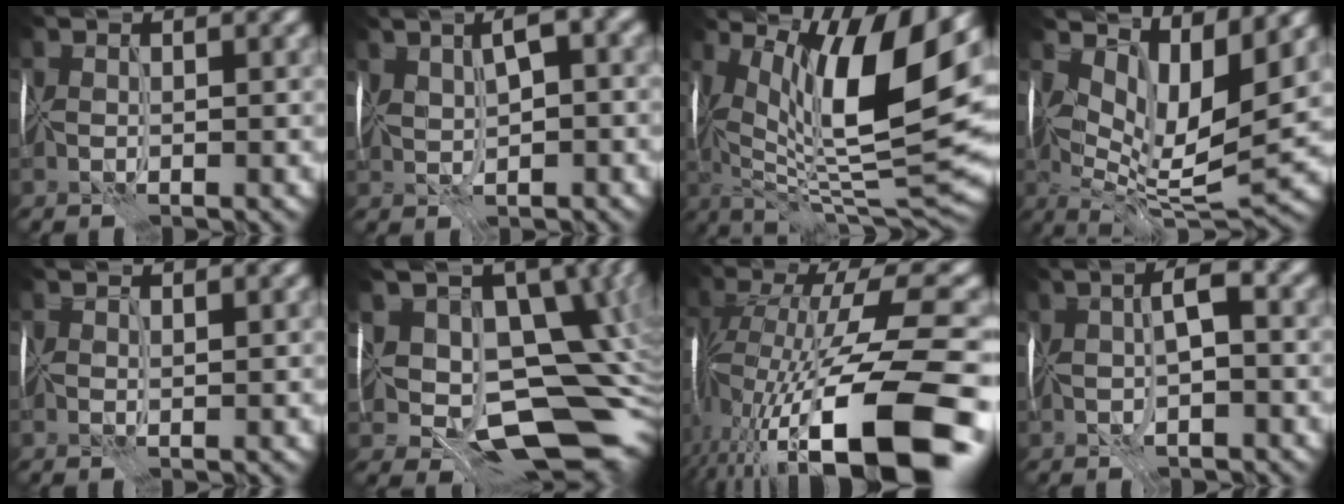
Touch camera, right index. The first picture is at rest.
{"total": 5.3, "force": [2.1, 2.2, 4.4], "torque": [-0.069, 0.020, 0.038]}
{"total": 14.1, "force": [4.4, 3.9, 12.8], "torque": [-0.207, -0.003, 0.079]}
{"total": 8.7, "force": [3.2, 3.3, 7.4], "torque": [-0.134, -0.012, 0.061]}
{"total": 0.7, "force": [0.7, -0.1, 0.1], "torque": [0.002, 0.001, 0.012]}
{"total": 13.6, "force": [1.2, 8.9, 10.2], "torque": [-0.136, -0.018, 0.035]}
{"total": 14.5, "force": [-4.5, 4.6, 13.1], "torque": [-0.224, 0.000, -0.069]}
{"total": 3.2, "force": [0.6, 1.0, 3.0], "torque": [-0.058, 0.005, 0.007]}